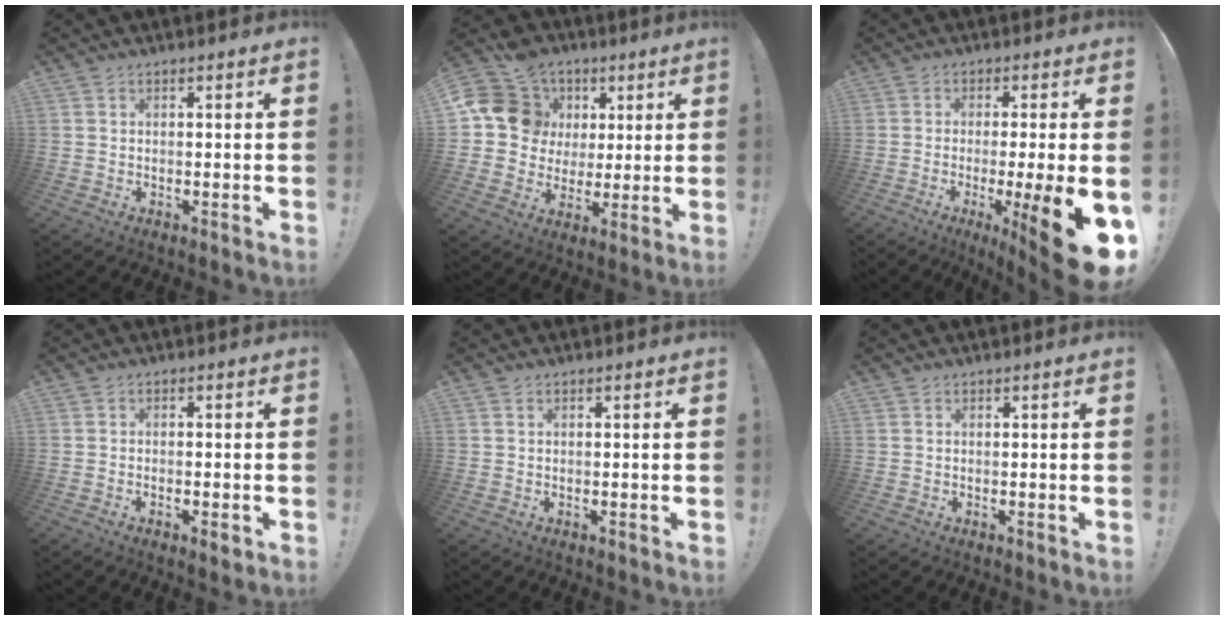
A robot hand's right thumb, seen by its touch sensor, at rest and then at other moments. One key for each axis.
{"total": 17.0, "fx": 4.4, "fy": 15.1, "fz": 6.6, "tx": -0.098, "ty": -0.006, "tz": 0.108}
{"total": 17.8, "fx": -5.5, "fy": 2.4, "fz": 16.8, "tx": -0.219, "ty": 0.013, "tz": -0.066}
{"total": 2.0, "fx": -0.9, "fy": 0.5, "fz": 1.6, "tx": -0.022, "ty": 0.003, "tz": -0.014}
{"total": 0.0}
{"total": 0.0}